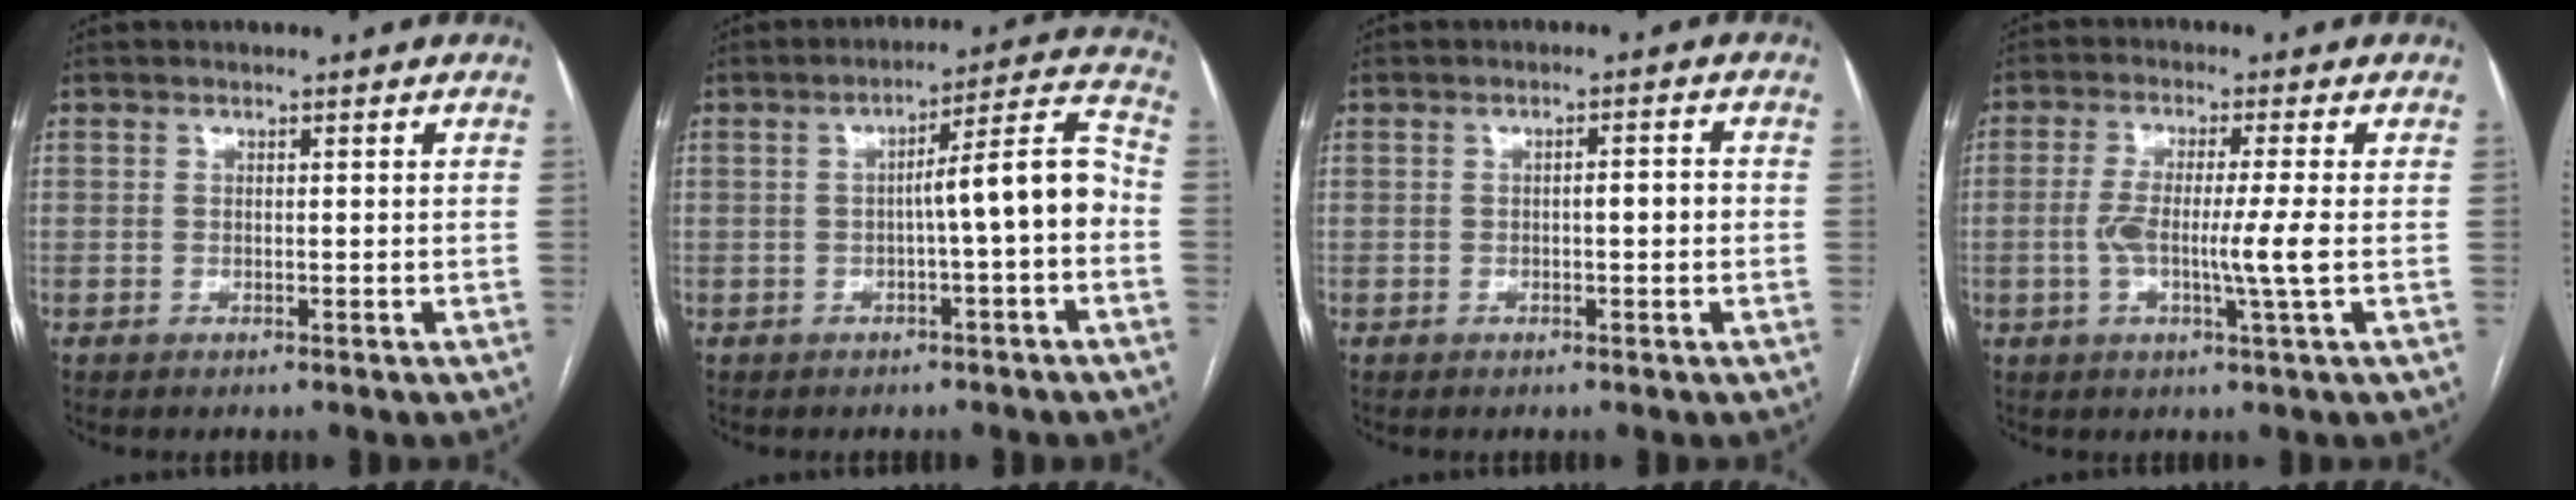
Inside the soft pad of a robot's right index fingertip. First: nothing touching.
{"total": 8.8, "force": [-1.6, 0.1, 8.7], "torque": [-0.120, 0.029, -0.024]}
{"total": 2.3, "force": [-0.4, 0.4, 2.3], "torque": [-0.032, 0.005, -0.007]}
{"total": 6.9, "force": [-0.9, -0.6, 6.8], "torque": [-0.130, -0.006, -0.015]}